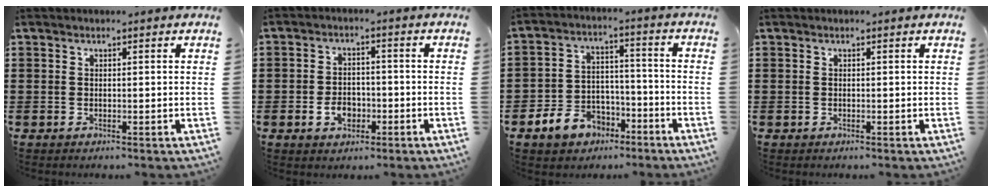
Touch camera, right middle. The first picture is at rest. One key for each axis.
{"total": 4.2, "fx": -1.6, "fy": 2.9, "fz": 2.5, "tx": -0.041, "ty": 0.001, "tz": -0.032}
{"total": 6.7, "fx": -4.9, "fy": 4.4, "fz": 1.5, "tx": -0.050, "ty": 0.021, "tz": -0.098}
{"total": 0.0}